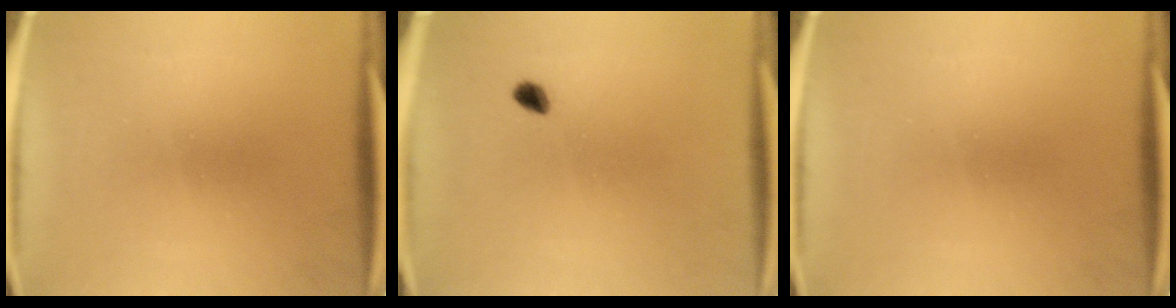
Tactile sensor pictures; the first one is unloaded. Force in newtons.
{"total": 1.7}
{"total": 0.0}